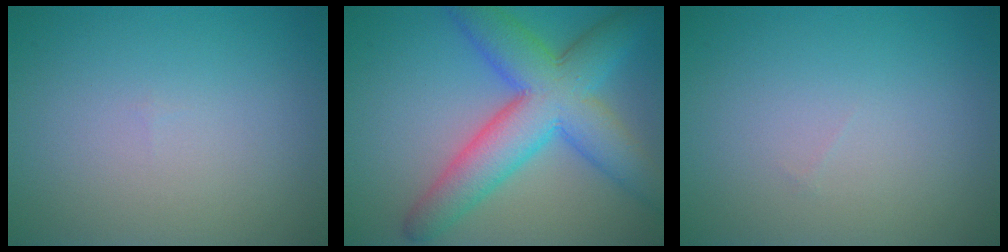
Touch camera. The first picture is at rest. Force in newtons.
{"total": 9.4, "press": 9.4, "slide": 0.1}
{"total": 0.0}